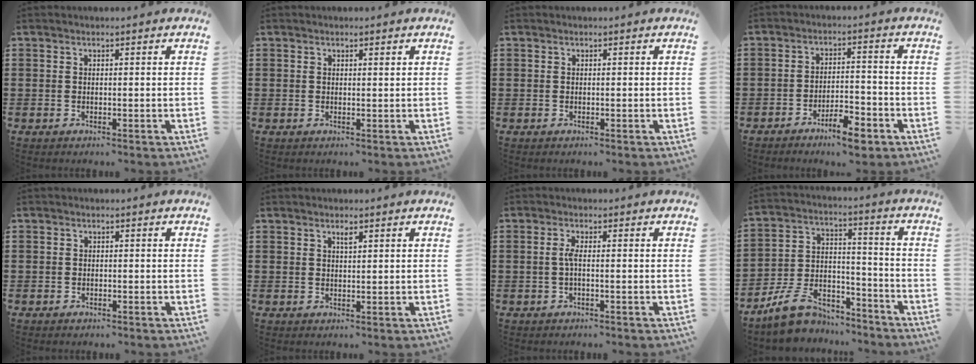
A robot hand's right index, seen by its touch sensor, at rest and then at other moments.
{"total": 0.6, "force": [0.3, 0.0, 0.5], "torque": [-0.002, -0.003, 0.005]}
{"total": 0.0}
{"total": 5.4, "force": [-4.2, 1.4, 3.1], "torque": [-0.056, 0.007, -0.077]}
{"total": 0.6, "force": [-0.4, 0.5, 0.0], "torque": [0.000, 0.002, -0.010]}
{"total": 1.1, "force": [0.7, 0.2, 0.8], "torque": [-0.017, 0.001, 0.011]}
{"total": 2.2, "force": [-0.3, 0.2, 2.1], "torque": [-0.049, -0.003, -0.010]}
{"total": 9.3, "force": [-7.8, 4.0, 3.0], "torque": [-0.073, 0.034, -0.148]}